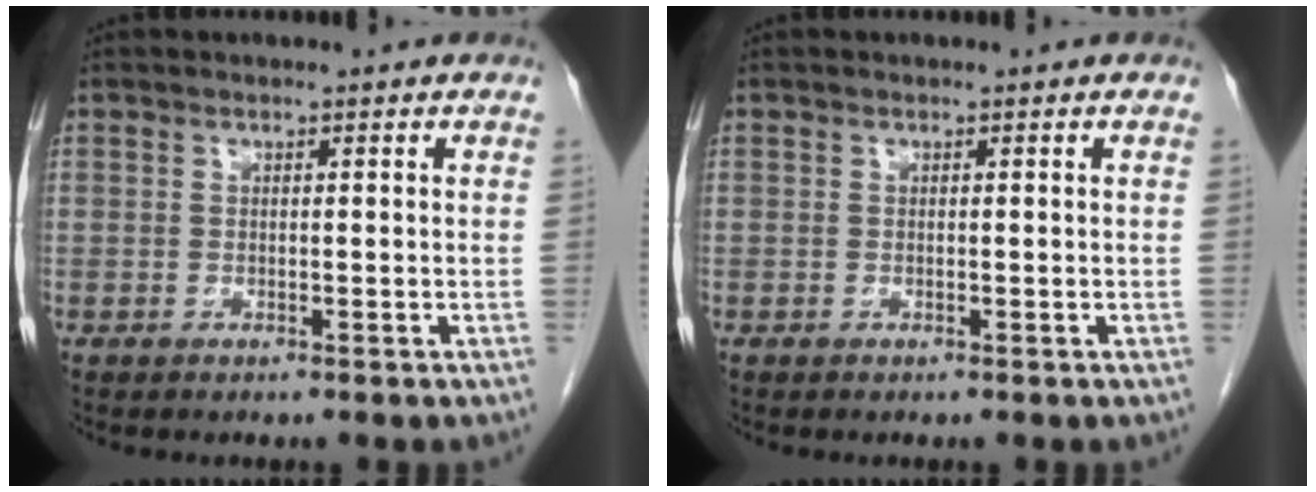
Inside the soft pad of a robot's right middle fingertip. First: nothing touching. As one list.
[{"total": 0.0}]